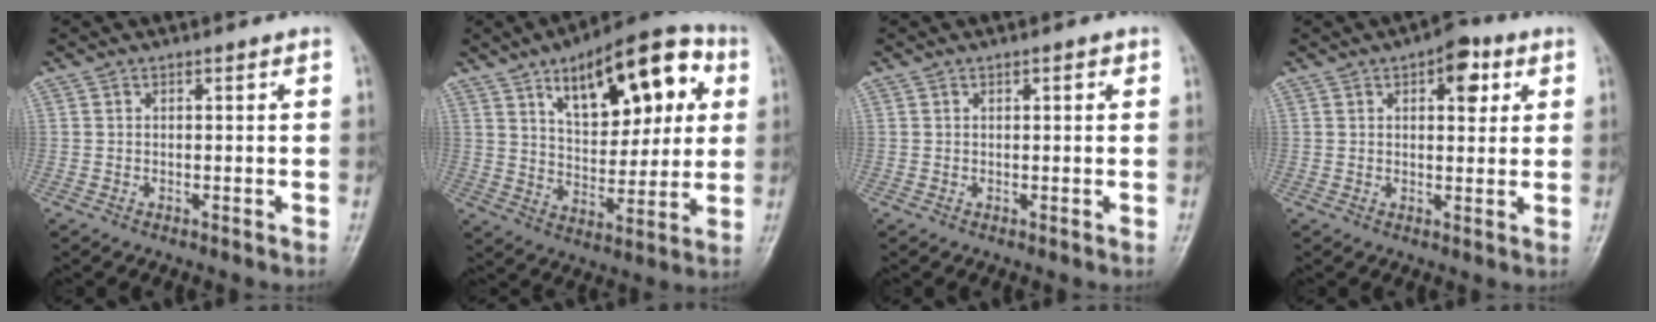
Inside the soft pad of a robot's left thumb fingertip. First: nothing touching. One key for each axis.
{"total": 20.8, "fx": 8.2, "fy": 10.1, "fz": 16.2, "tx": -0.183, "ty": -0.009, "tz": 0.125}
{"total": 1.0, "fx": 0.4, "fy": 0.4, "fz": 0.8, "tx": -0.008, "ty": 0.002, "tz": 0.005}
{"total": 6.5, "fx": 2.8, "fy": 3.4, "fz": 4.8, "tx": -0.036, "ty": -0.005, "tz": 0.030}